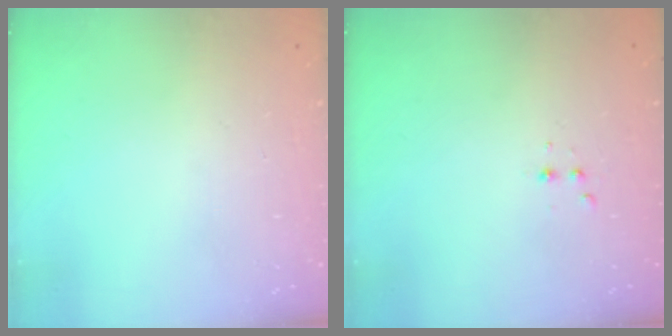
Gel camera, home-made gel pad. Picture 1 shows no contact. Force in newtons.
{"total": 2.5, "press": 2.4, "slide": 0.5}